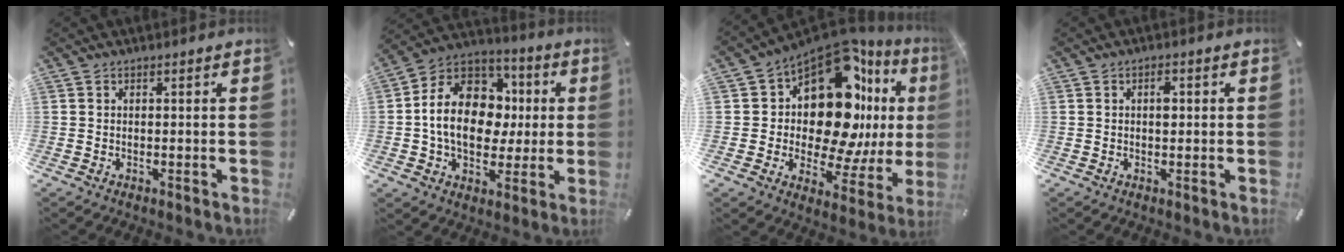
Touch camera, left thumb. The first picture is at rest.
{"total": 17.5, "force": [-0.2, 14.0, 10.5], "torque": [-0.207, 0.009, -0.001]}
{"total": 19.7, "force": [6.4, 11.1, 14.9], "torque": [-0.262, -0.083, 0.099]}
{"total": 2.1, "force": [0.3, 1.1, 1.7], "torque": [-0.019, -0.003, 0.001]}